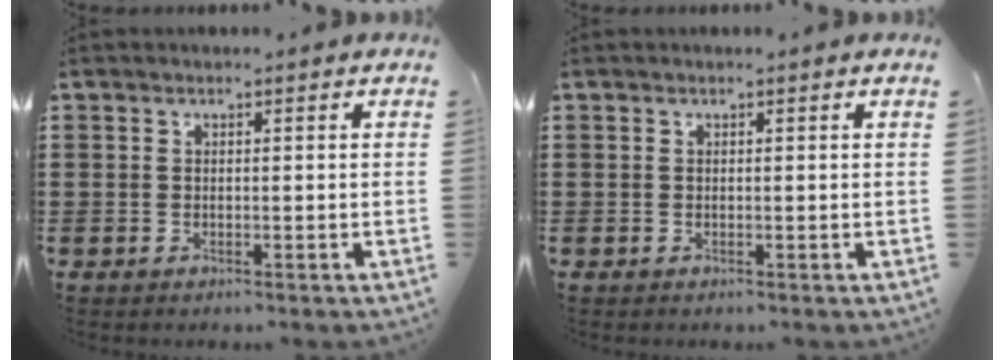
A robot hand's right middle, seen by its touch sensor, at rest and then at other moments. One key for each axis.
{"total": 0.0}